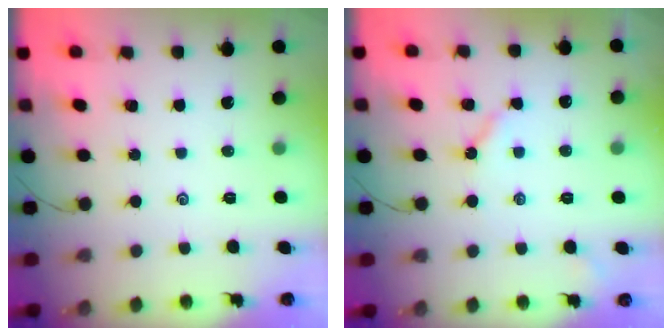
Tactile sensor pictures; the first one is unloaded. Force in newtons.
{"total": 4.0, "press": 4.0, "slide": 0.2}